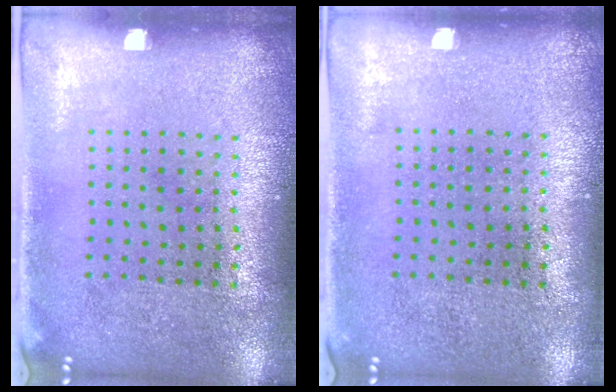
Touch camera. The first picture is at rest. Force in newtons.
{"total": 0.0}